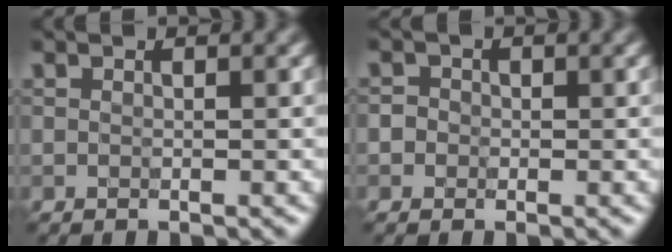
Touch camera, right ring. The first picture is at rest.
{"total": 1.8, "force": [0.2, 1.7, 0.7], "torque": [0.007, 0.010, -0.016]}